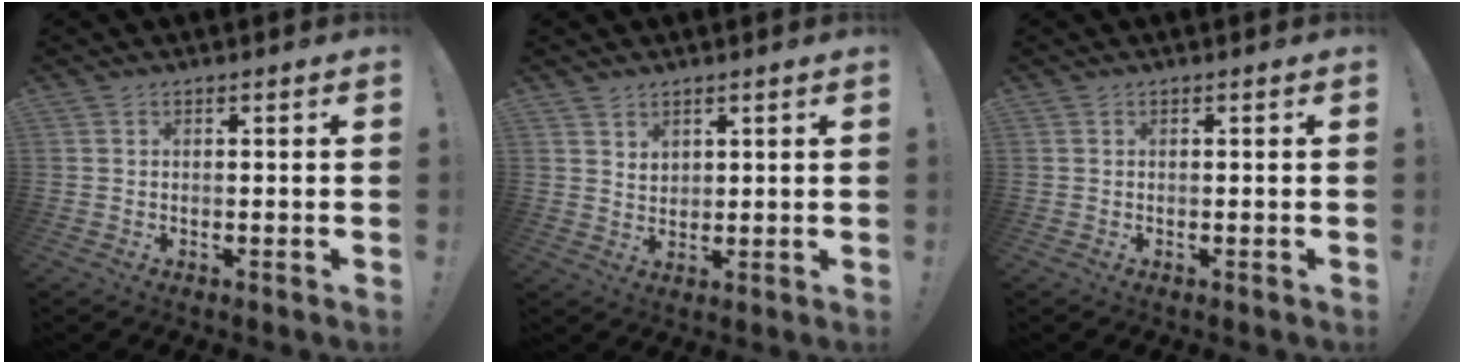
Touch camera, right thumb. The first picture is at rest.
{"total": 3.1, "force": [2.4, 1.8, 0.8], "torque": [-0.003, -0.019, 0.042]}
{"total": 0.0}